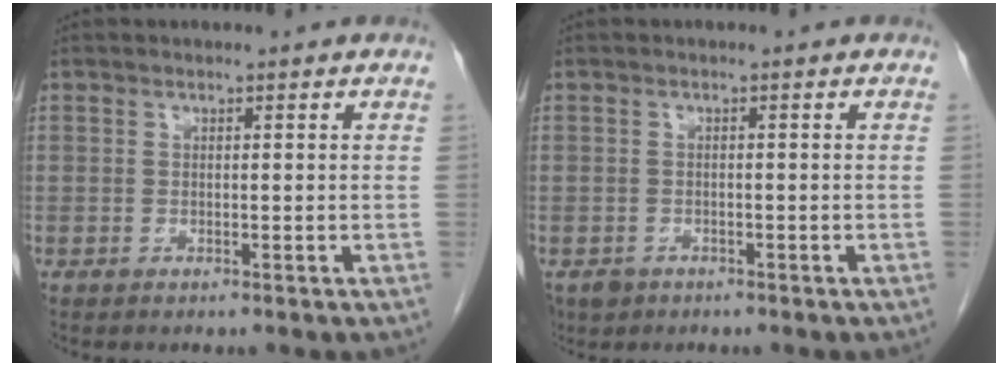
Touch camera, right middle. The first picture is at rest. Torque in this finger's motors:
{"motor_torque": [-0.02, 0.05, 0.00, 0.00]}